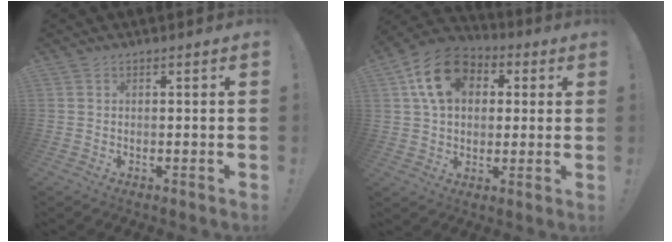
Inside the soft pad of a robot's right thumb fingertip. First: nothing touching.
{"total": 16.1, "force": [5.0, 11.8, 9.8], "torque": [-0.142, 0.001, 0.097]}